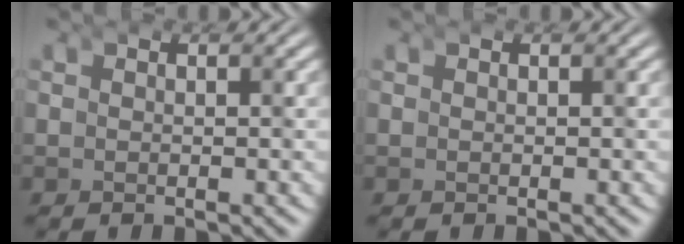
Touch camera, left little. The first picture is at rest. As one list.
[{"total": 0.0}]